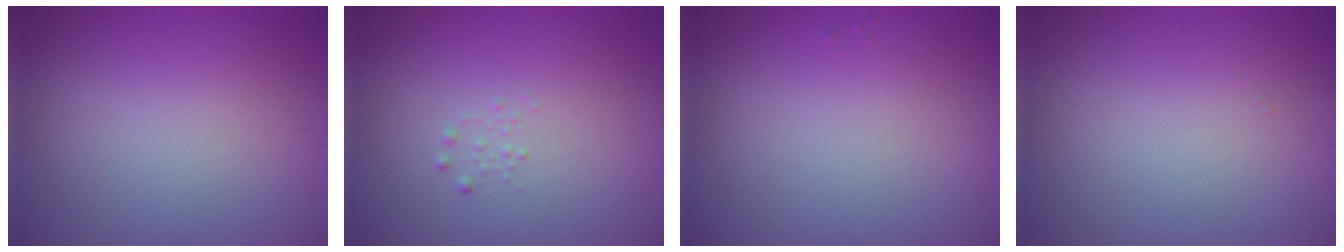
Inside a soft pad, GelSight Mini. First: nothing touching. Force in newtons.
{"total": 0.6, "press": 0.6, "slide": 0.0}
{"total": 0.0}
{"total": 0.0}